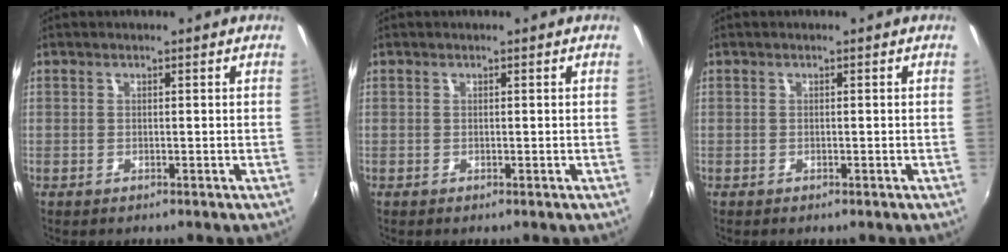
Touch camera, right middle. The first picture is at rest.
{"total": 0.0}
{"total": 0.0}